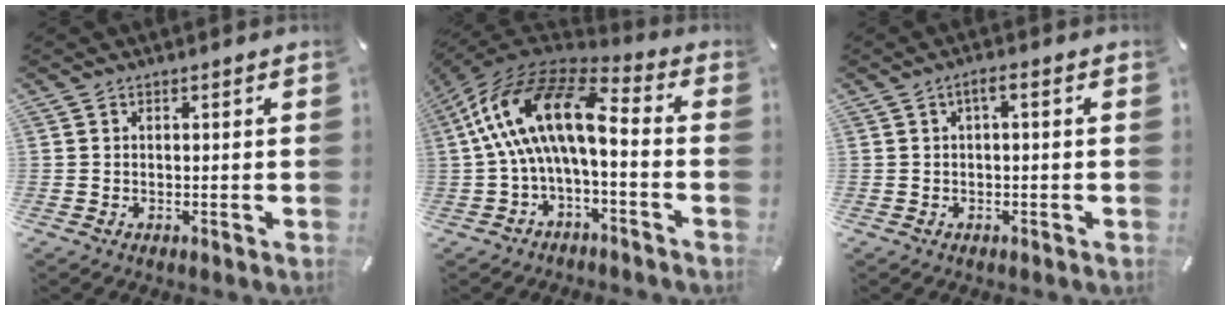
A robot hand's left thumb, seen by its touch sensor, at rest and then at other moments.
{"total": 18.0, "force": [0.6, 8.5, 15.9], "torque": [-0.321, 0.007, 0.009]}
{"total": 2.1, "force": [-0.4, 0.4, 2.0], "torque": [-0.036, 0.005, -0.009]}